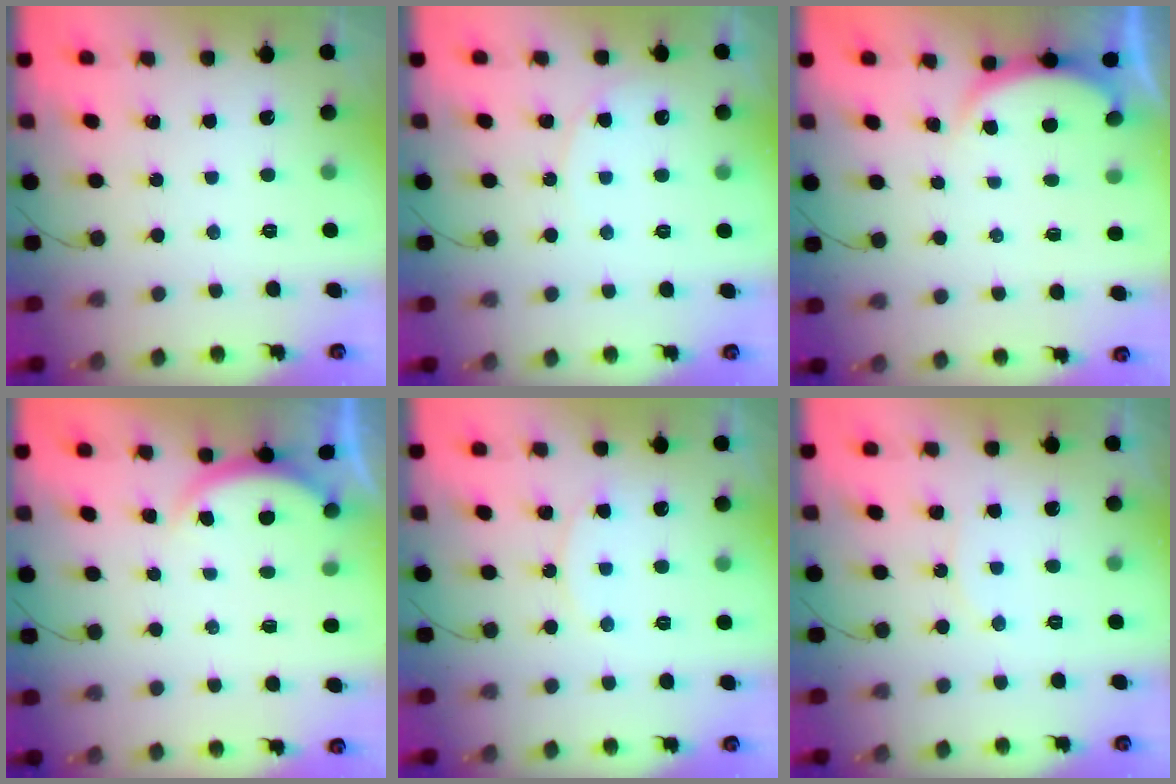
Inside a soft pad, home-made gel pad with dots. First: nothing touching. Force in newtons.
{"total": 5.2, "press": 5.2, "slide": 0.5}
{"total": 2.8, "press": 2.7, "slide": 0.6}
{"total": 3.3, "press": 3.3, "slide": 0.6}
{"total": 6.6, "press": 6.6, "slide": 0.5}
{"total": 4.4, "press": 4.4, "slide": 0.5}